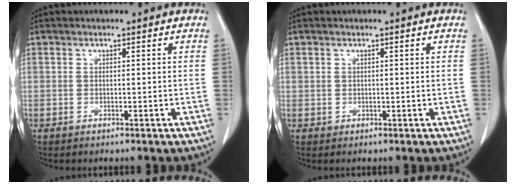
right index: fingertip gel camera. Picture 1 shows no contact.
{"total": 0.6, "force": [0.1, 0.5, 0.0], "torque": [0.008, 0.004, -0.001]}